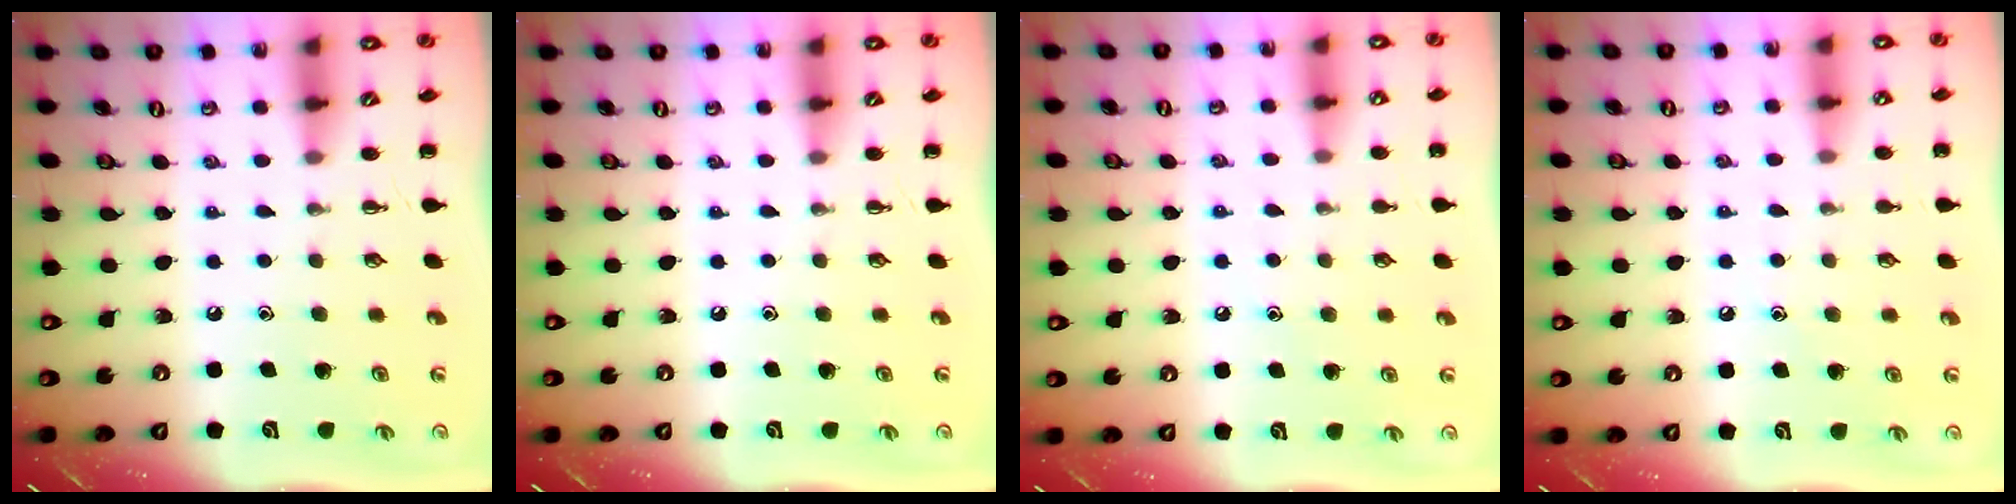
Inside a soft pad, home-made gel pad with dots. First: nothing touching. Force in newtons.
{"total": 0.0}
{"total": 6.6, "press": 6.3, "slide": 2.0}
{"total": 5.0, "press": 4.8, "slide": 1.4}